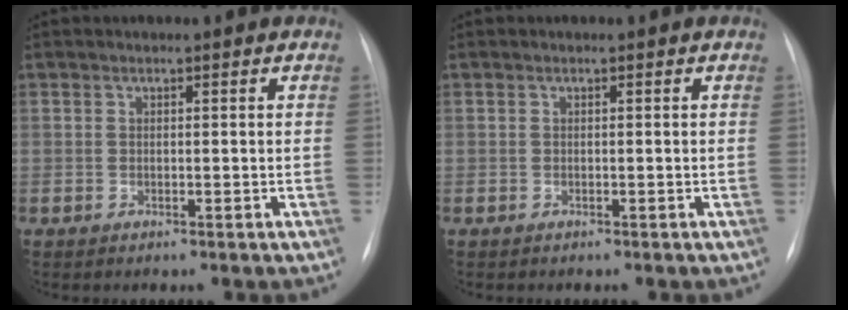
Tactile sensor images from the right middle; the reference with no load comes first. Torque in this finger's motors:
{"motor_torque": [-0.24, -0.18, 0.10, 0.01]}